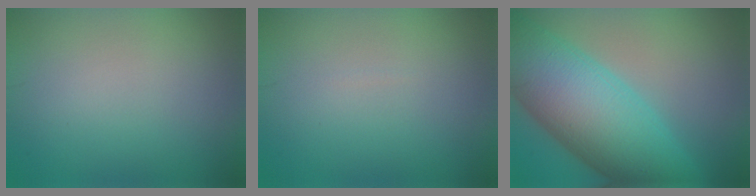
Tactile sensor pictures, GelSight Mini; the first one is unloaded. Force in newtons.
{"total": 0.0}
{"total": 12.5, "press": 12.5, "slide": 0.3}